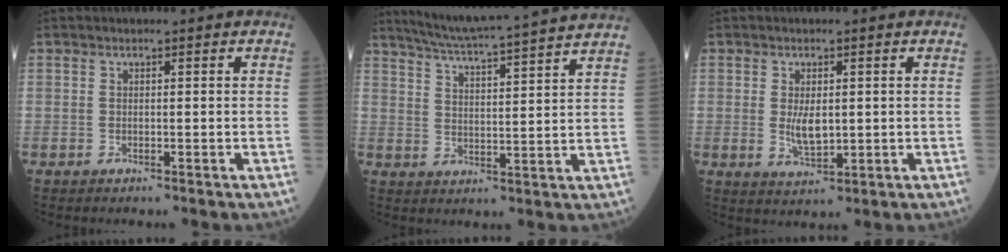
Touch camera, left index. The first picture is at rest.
{"total": 18.5, "force": [17.0, -1.4, 7.3], "torque": [-0.132, -0.017, 0.233]}
{"total": 4.0, "force": [0.1, 1.7, 3.6], "torque": [-0.070, -0.010, 0.009]}